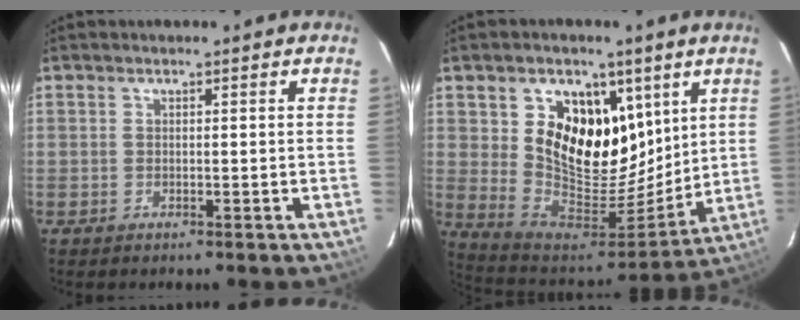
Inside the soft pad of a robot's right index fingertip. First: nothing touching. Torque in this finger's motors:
{"motor_torque": [1.31, 0.78, 0.96, 0.21]}